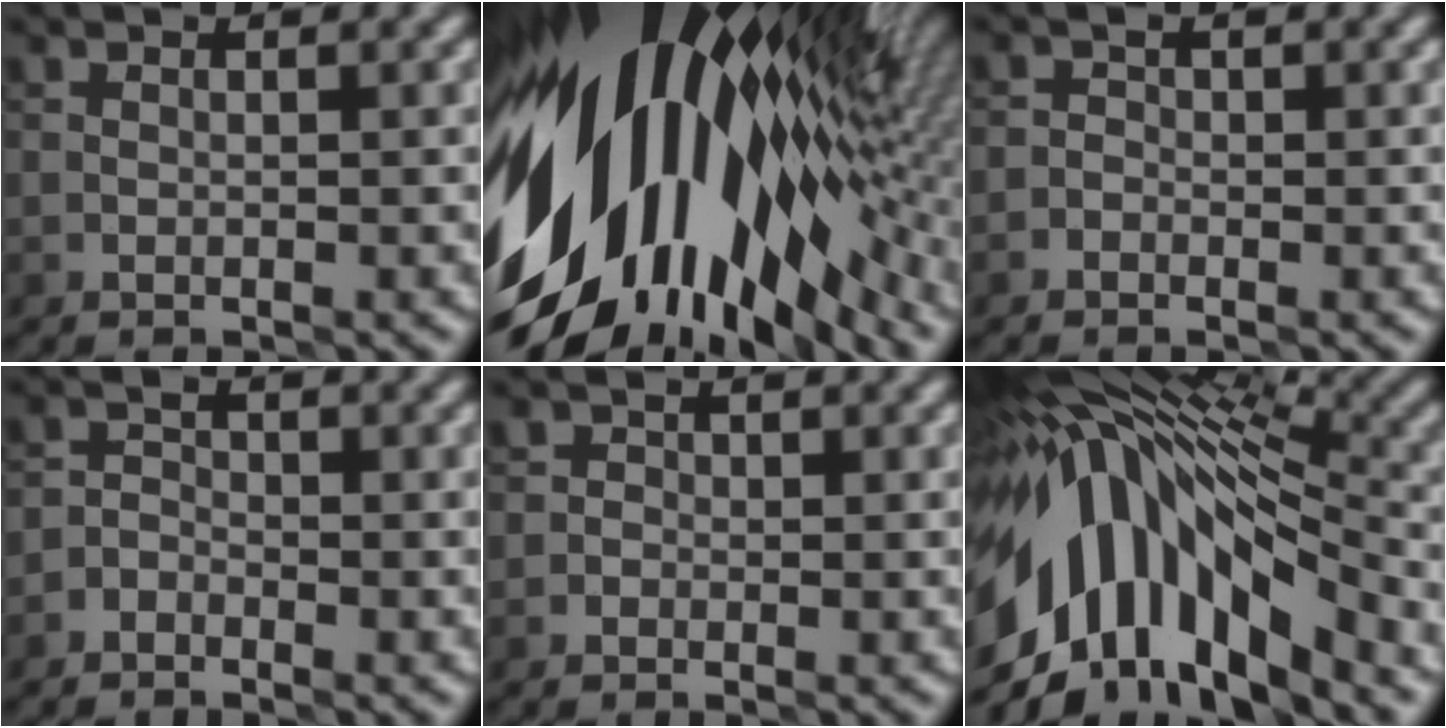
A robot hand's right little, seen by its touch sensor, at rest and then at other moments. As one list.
[{"total": 17.5, "force": [-2.0, 10.3, 14.0], "torque": [-0.237, -0.022, -0.044]}, {"total": 0.5, "force": [-0.4, 0.3, 0.0], "torque": [0.004, 0.005, -0.008]}, {"total": 1.1, "force": [-1.0, 0.5, 0.1], "torque": [0.001, 0.009, -0.021]}, {"total": 0.6, "force": [0.0, 0.6, 0.0], "torque": [0.005, 0.002, -0.007]}, {"total": 13.2, "force": [-3.8, 6.5, 10.8], "torque": [-0.198, 0.016, -0.063]}]